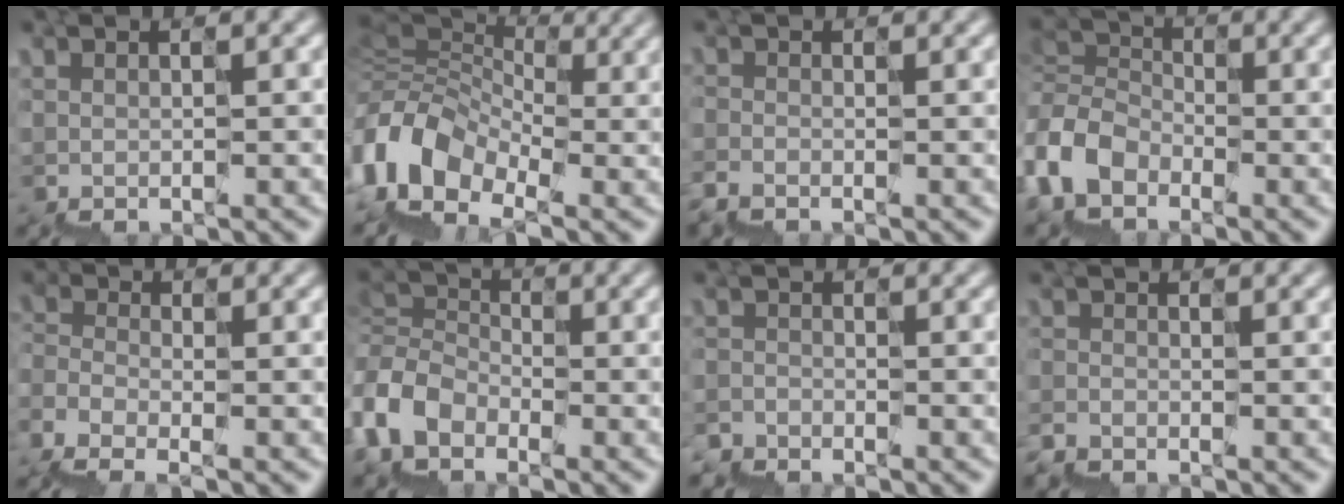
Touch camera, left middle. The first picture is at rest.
{"total": 6.0, "force": [-3.9, 4.2, 2.0], "torque": [-0.058, 0.005, -0.100]}
{"total": 1.0, "force": [-0.9, 0.1, -0.3], "torque": [0.030, 0.003, -0.025]}
{"total": 4.6, "force": [-4.2, 1.7, -1.0], "torque": [0.010, -0.005, -0.098]}
{"total": 3.1, "force": [-3.0, -0.4, -0.5], "torque": [0.010, -0.016, -0.067]}
{"total": 4.5, "force": [-4.2, 1.2, -1.2], "torque": [0.013, -0.008, -0.096]}
{"total": 2.6, "force": [-1.9, -0.4, -1.7], "torque": [0.032, -0.015, -0.046]}
{"total": 1.3, "force": [-1.2, 0.0, -0.5], "torque": [0.030, -0.003, -0.031]}